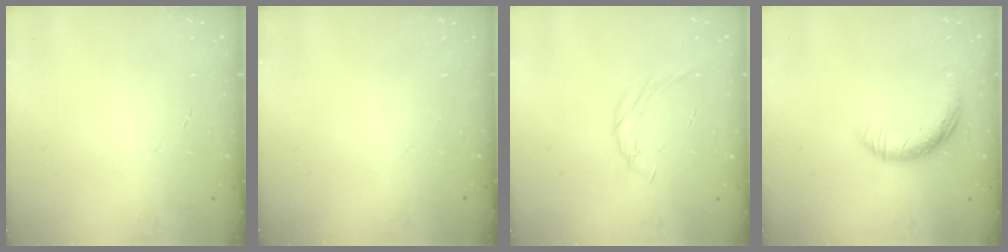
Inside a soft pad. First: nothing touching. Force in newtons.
{"total": 0.0}
{"total": 7.1, "press": 7.0, "slide": 0.8}
{"total": 11.0, "press": 10.9, "slide": 1.5}